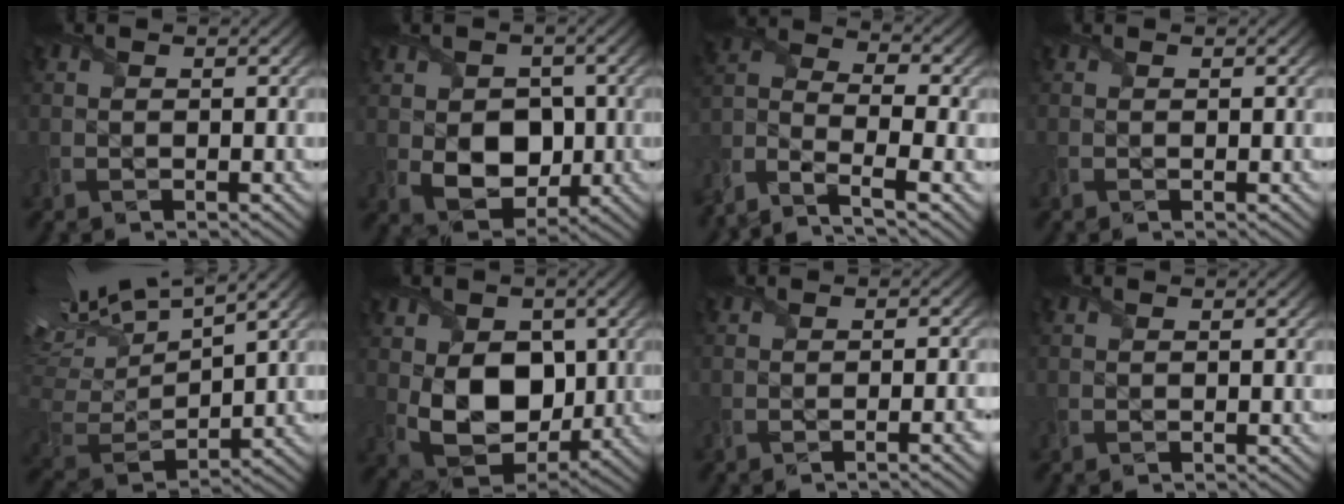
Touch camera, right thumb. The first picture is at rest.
{"total": 7.2, "force": [-0.4, 5.6, 4.6], "torque": [-0.097, -0.016, -0.009]}
{"total": 9.3, "force": [-6.3, 3.2, 6.0], "torque": [-0.135, -0.015, -0.137]}
{"total": 0.0}
{"total": 14.4, "force": [9.0, 4.4, 10.3], "torque": [-0.240, 0.034, 0.158]}
{"total": 10.6, "force": [0.5, 7.8, 7.2], "torque": [-0.144, -0.019, 0.012]}
{"total": 2.3, "force": [-1.1, 0.5, 2.0], "torque": [-0.028, 0.002, -0.021]}
{"total": 0.0}